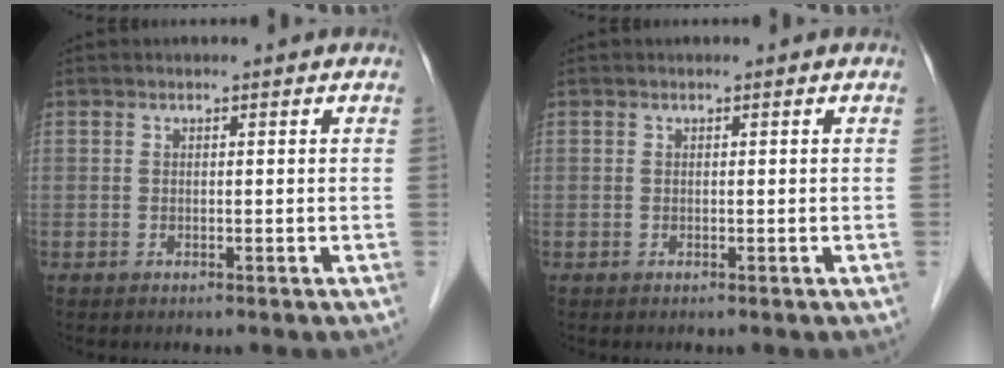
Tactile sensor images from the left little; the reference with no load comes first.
{"total": 0.0}